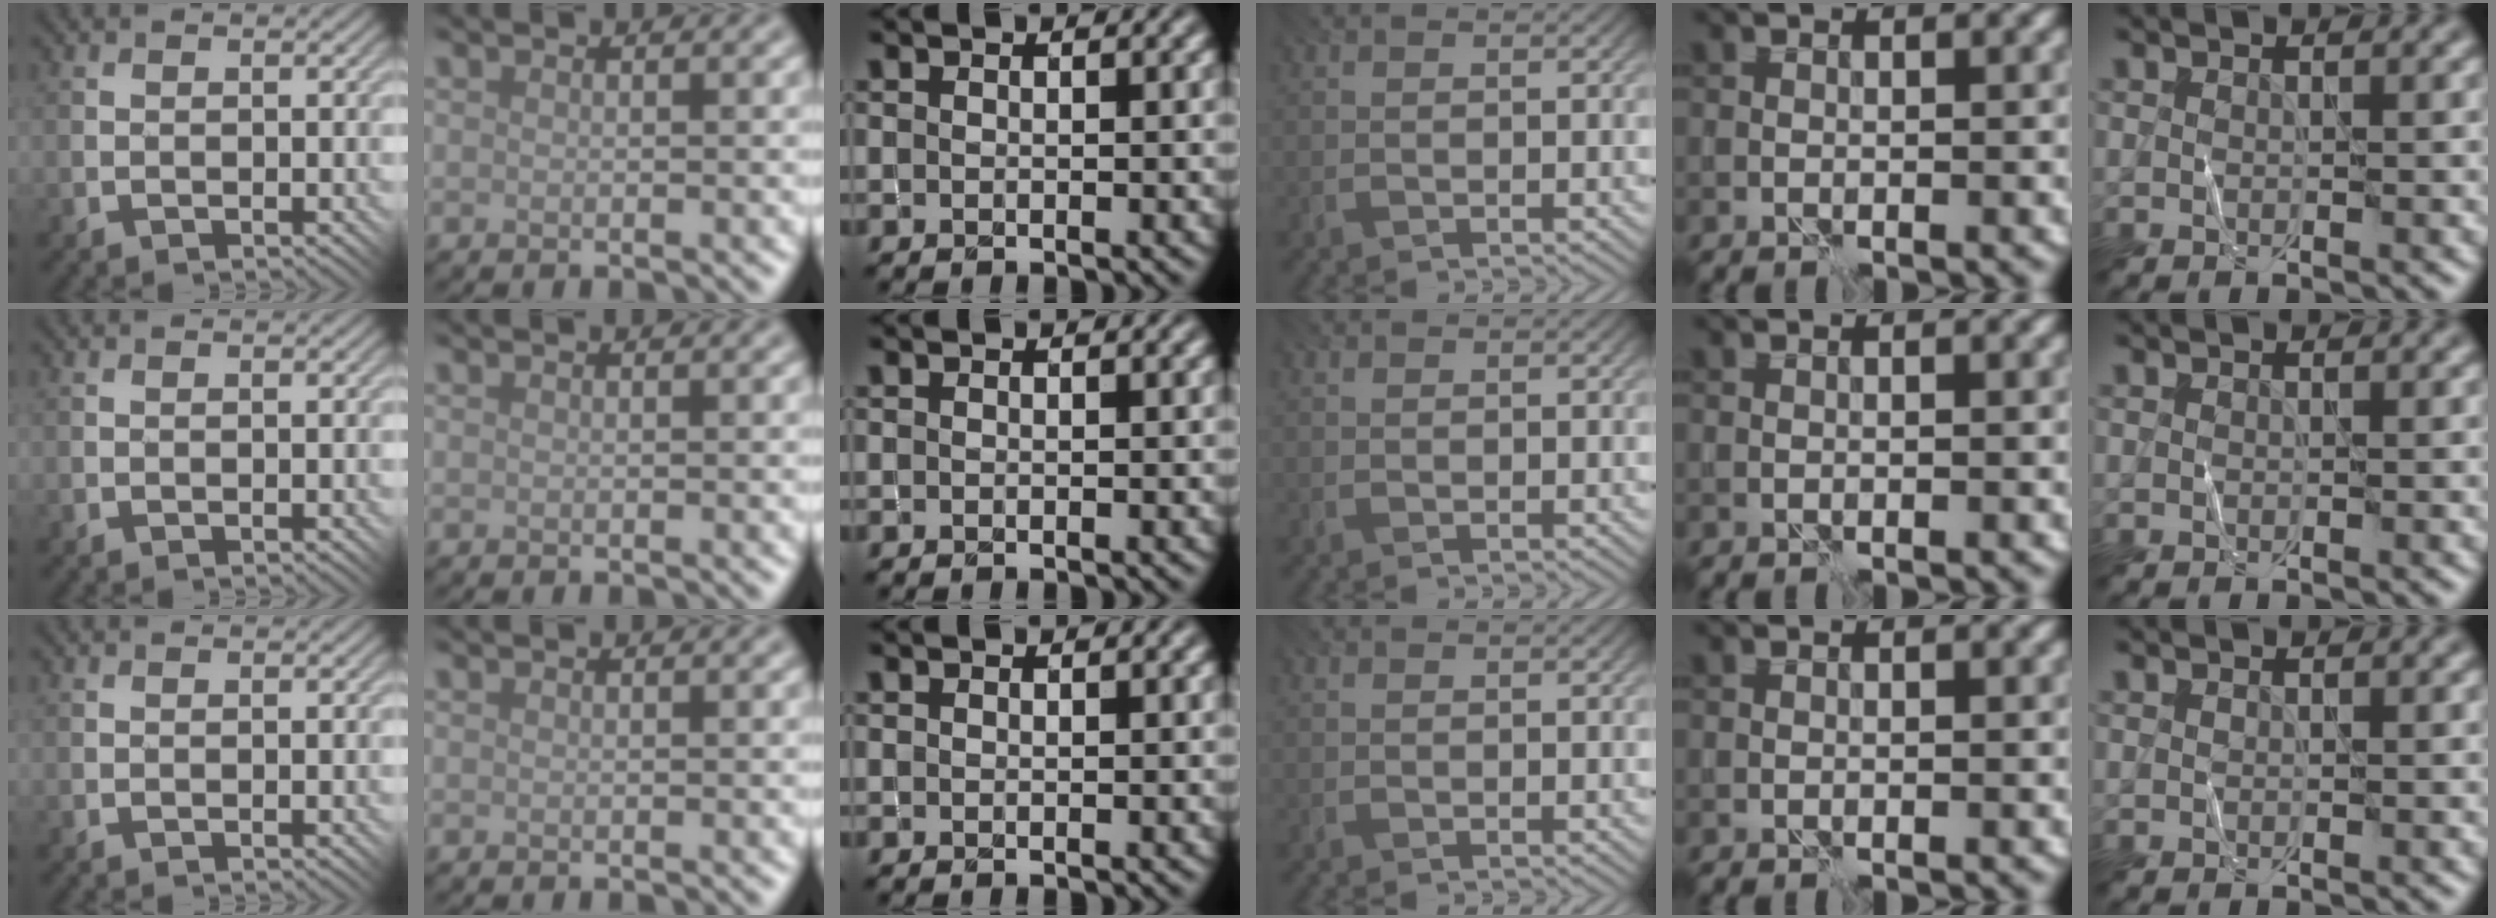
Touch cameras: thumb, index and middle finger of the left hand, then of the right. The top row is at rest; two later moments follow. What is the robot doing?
{"motion": "fold", "object": "shorts"}